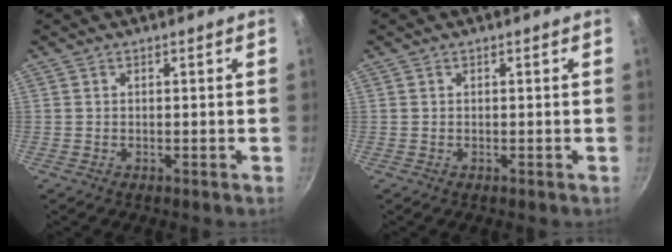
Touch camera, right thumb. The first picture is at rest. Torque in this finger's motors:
{"motor_torque": [-0.04, -0.04, 0.15, 0.03, 0.00]}